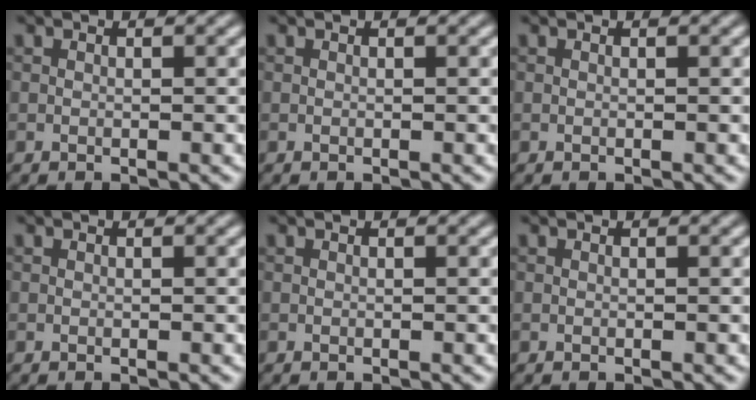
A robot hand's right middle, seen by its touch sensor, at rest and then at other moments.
{"total": 0.0}
{"total": 0.0}
{"total": 0.0}
{"total": 0.0}
{"total": 0.0}